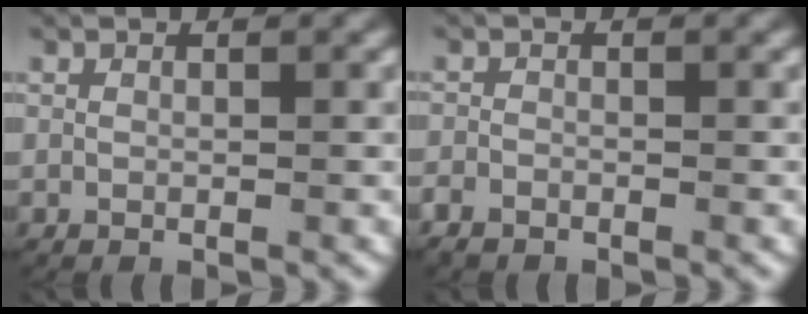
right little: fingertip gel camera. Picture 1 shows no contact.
{"total": 1.8, "force": [-1.3, 1.2, 0.3], "torque": [-0.018, -0.010, -0.021]}